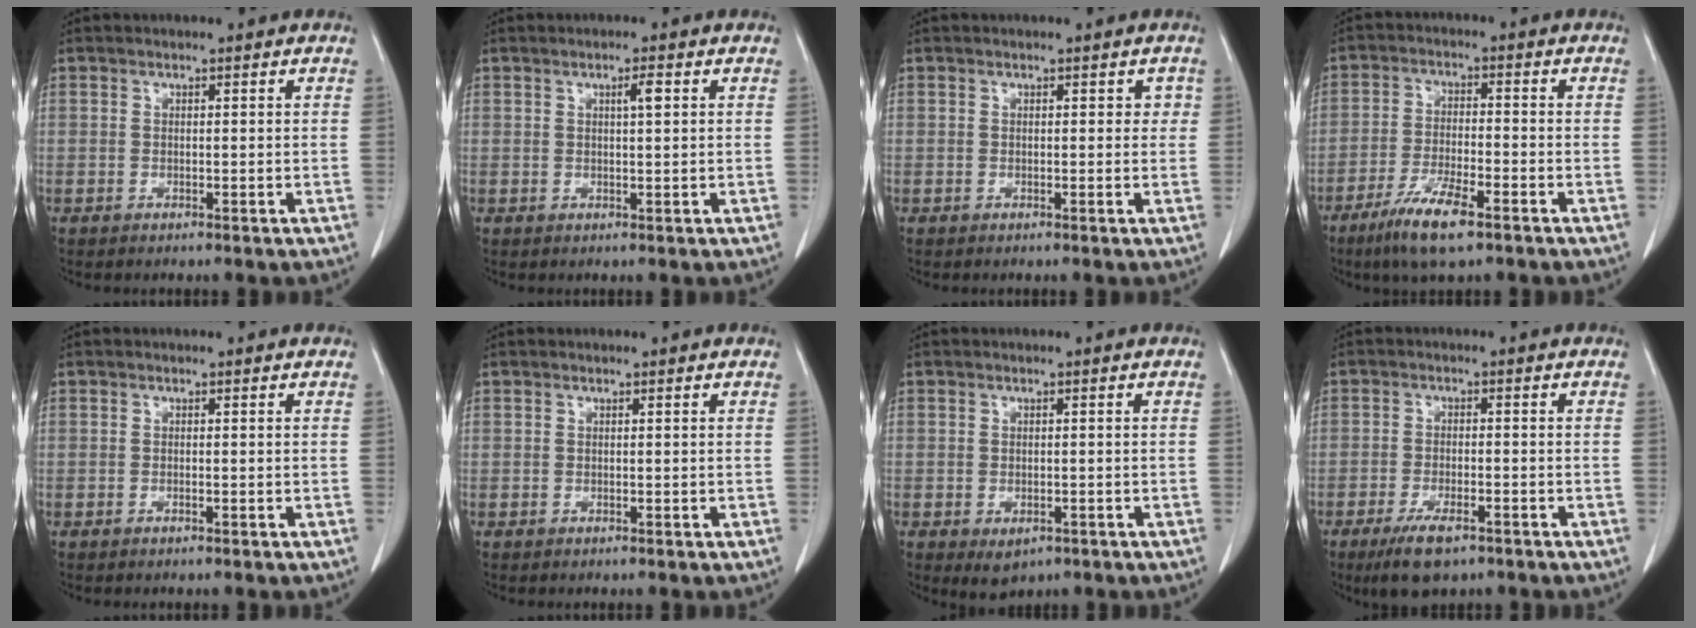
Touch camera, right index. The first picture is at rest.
{"total": 1.8, "force": [0.6, 0.2, 1.7], "torque": [-0.030, 0.001, 0.010]}
{"total": 1.4, "force": [0.3, 1.1, 0.8], "torque": [-0.003, 0.012, 0.002]}
{"total": 8.3, "force": [-5.4, 1.3, 6.2], "torque": [-0.125, -0.017, -0.096]}
{"total": 0.0}
{"total": 0.0}
{"total": 3.0, "force": [-1.5, 1.9, 1.9], "torque": [-0.026, -0.004, -0.008]}
{"total": 6.5, "force": [-4.3, 1.9, 4.4], "torque": [-0.083, -0.011, -0.070]}